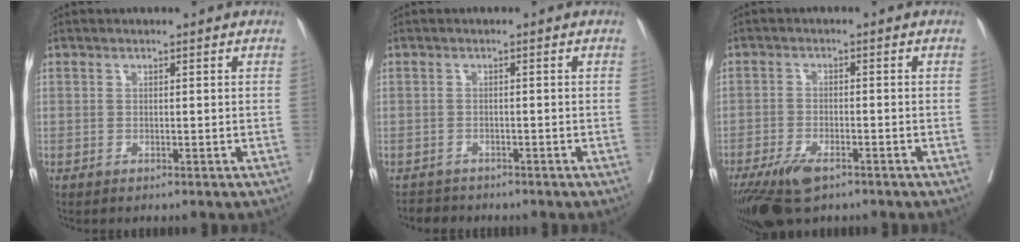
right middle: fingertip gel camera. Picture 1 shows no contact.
{"total": 2.6, "force": [-2.4, 0.9, -0.3], "torque": [-0.006, -0.007, -0.043]}
{"total": 7.5, "force": [-5.1, 2.7, 4.8], "torque": [-0.089, -0.013, -0.089]}